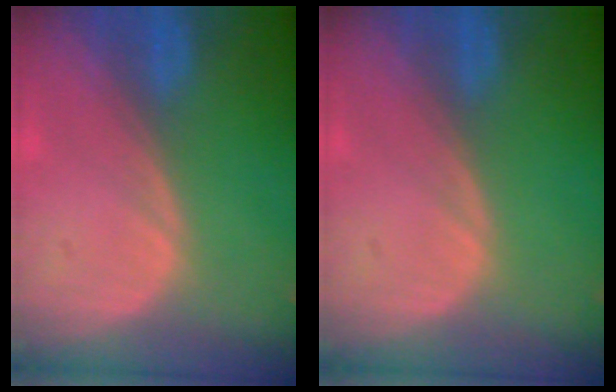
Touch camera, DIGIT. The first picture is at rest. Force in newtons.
{"total": 0.0}